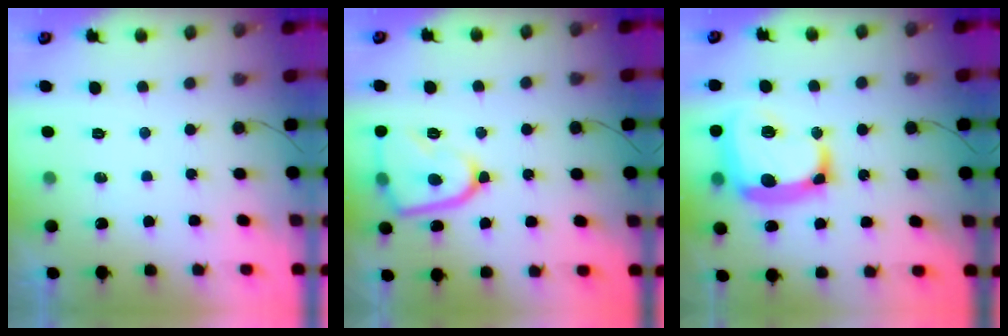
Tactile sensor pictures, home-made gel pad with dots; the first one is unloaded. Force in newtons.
{"total": 13.5, "press": 13.5, "slide": 1.5}
{"total": 18.5, "press": 18.5, "slide": 1.3}